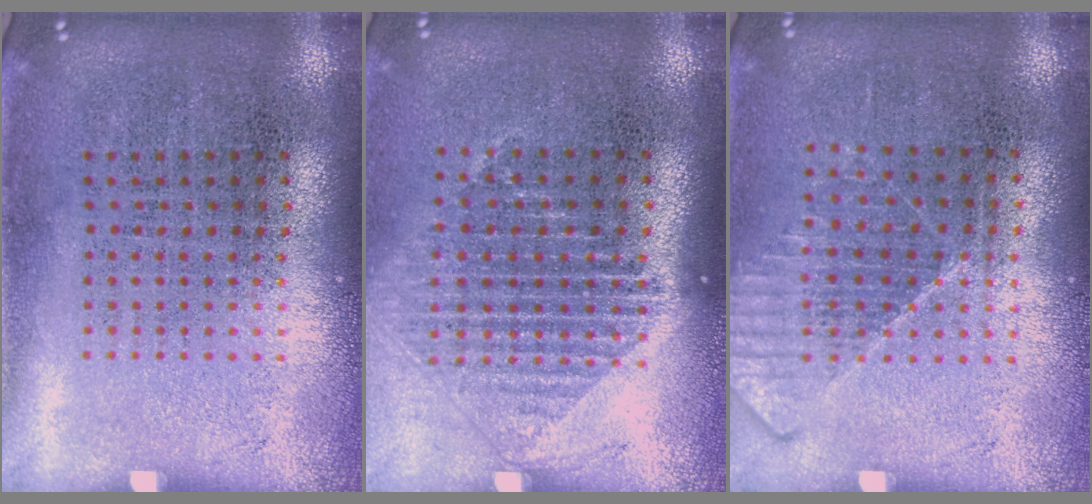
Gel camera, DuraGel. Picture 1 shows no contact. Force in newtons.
{"total": 1.2, "press": 1.1, "slide": 0.6}
{"total": 1.3, "press": 1.2, "slide": 0.4}